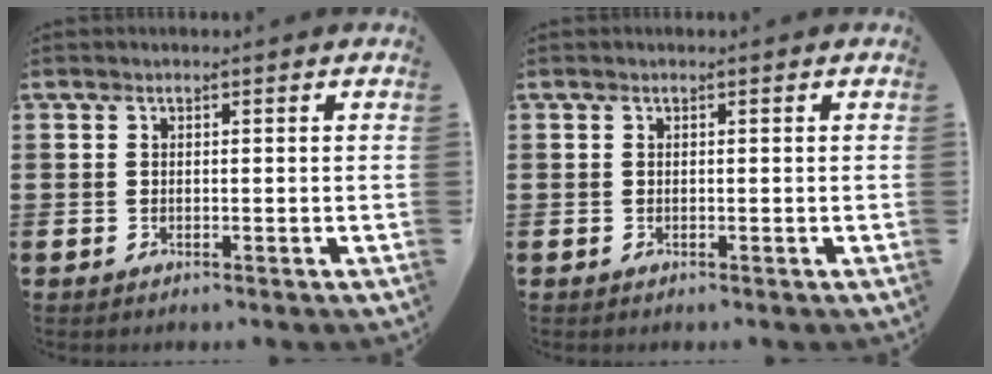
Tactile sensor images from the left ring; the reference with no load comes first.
{"total": 0.0}